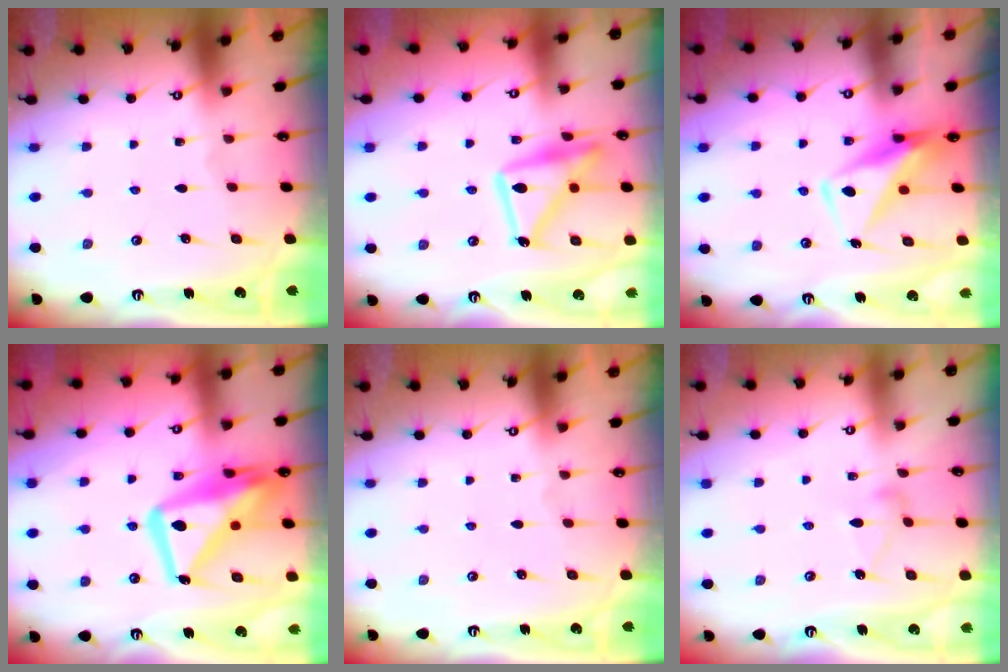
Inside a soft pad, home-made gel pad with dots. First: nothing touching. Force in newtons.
{"total": 16.2, "press": 16.2, "slide": 1.2}
{"total": 10.8, "press": 10.8, "slide": 1.2}
{"total": 17.5, "press": 17.4, "slide": 1.7}
{"total": 0.0}
{"total": 8.3, "press": 8.3, "slide": 0.4}